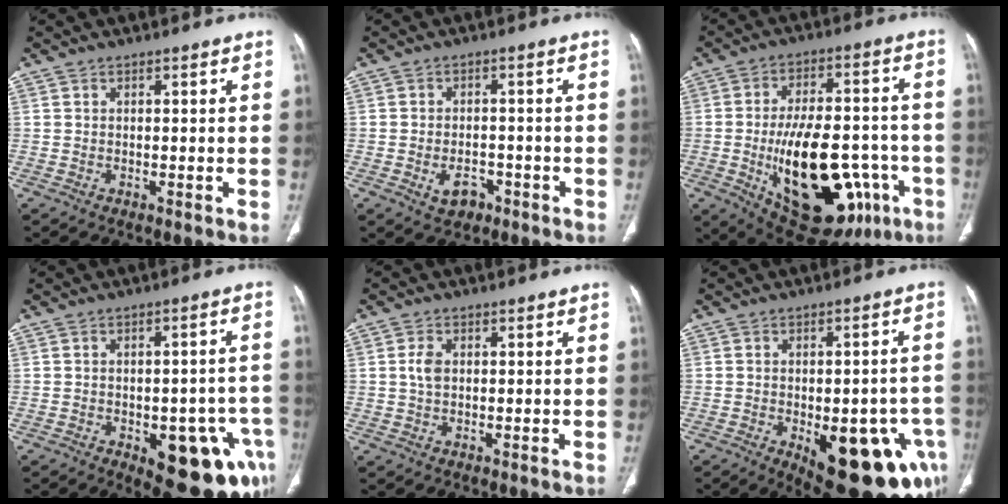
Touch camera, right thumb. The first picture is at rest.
{"total": 4.4, "force": [-2.1, 3.0, 2.5], "torque": [-0.032, 0.015, -0.026]}
{"total": 26.9, "force": [-7.9, 13.6, 21.8], "torque": [-0.312, 0.014, -0.092]}
{"total": 16.4, "force": [-6.8, 7.4, 13.0], "torque": [-0.110, 0.031, -0.068]}
{"total": 2.7, "force": [0.3, 1.8, 2.1], "torque": [-0.043, 0.003, 0.005]}
{"total": 21.1, "force": [-8.2, 9.1, 17.1], "torque": [-0.150, 0.013, -0.087]}